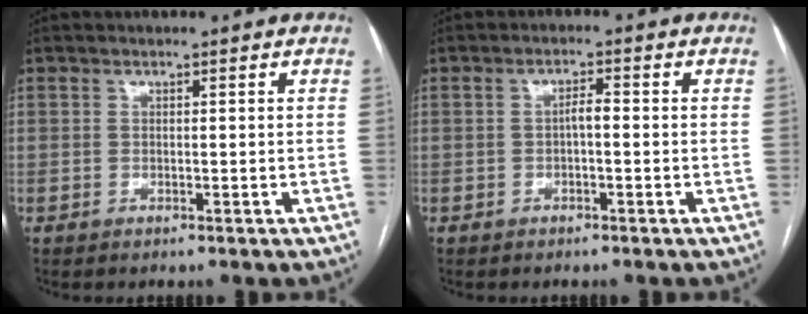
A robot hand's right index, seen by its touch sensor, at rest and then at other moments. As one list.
[{"total": 1.9, "force": [-0.3, 0.5, 1.8], "torque": [-0.030, 0.006, -0.006]}]